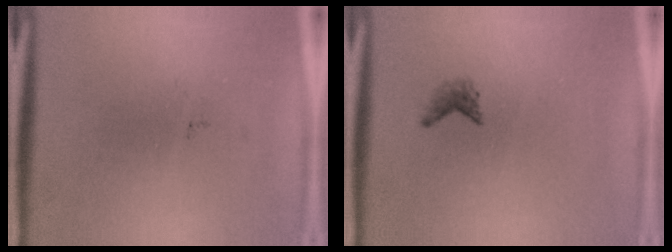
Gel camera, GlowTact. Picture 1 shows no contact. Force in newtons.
{"total": 1.1}